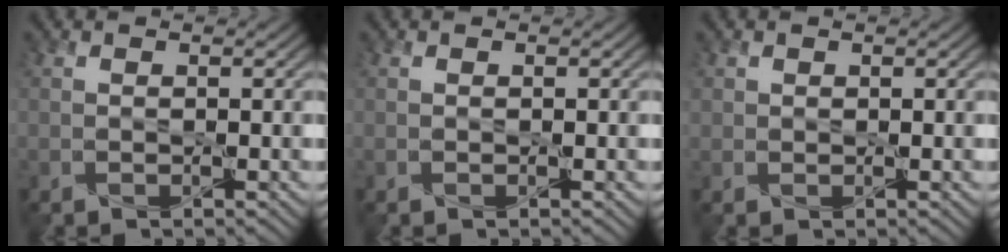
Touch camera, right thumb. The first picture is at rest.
{"total": 0.0}
{"total": 1.0, "force": [0.4, 0.9, 0.1], "torque": [-0.009, -0.002, 0.009]}